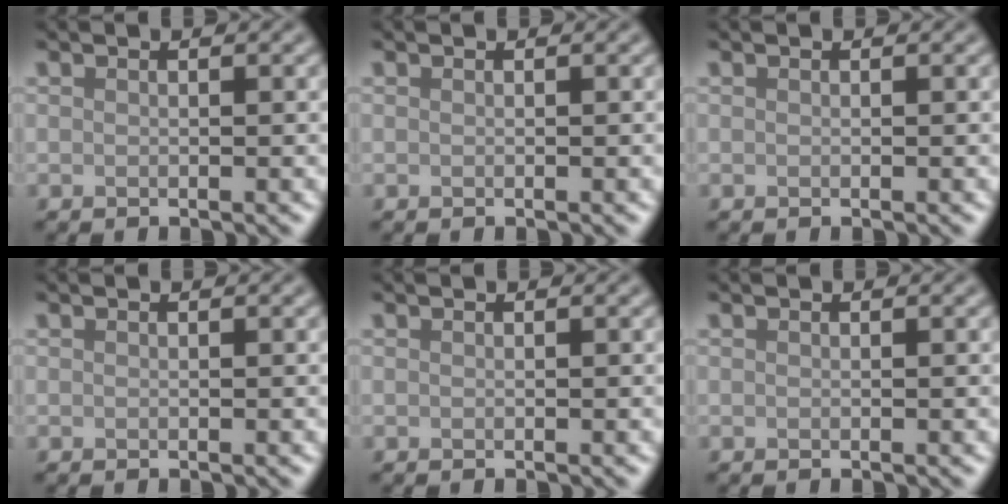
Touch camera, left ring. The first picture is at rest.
{"total": 0.0}
{"total": 0.0}
{"total": 0.0}
{"total": 0.0}
{"total": 0.0}